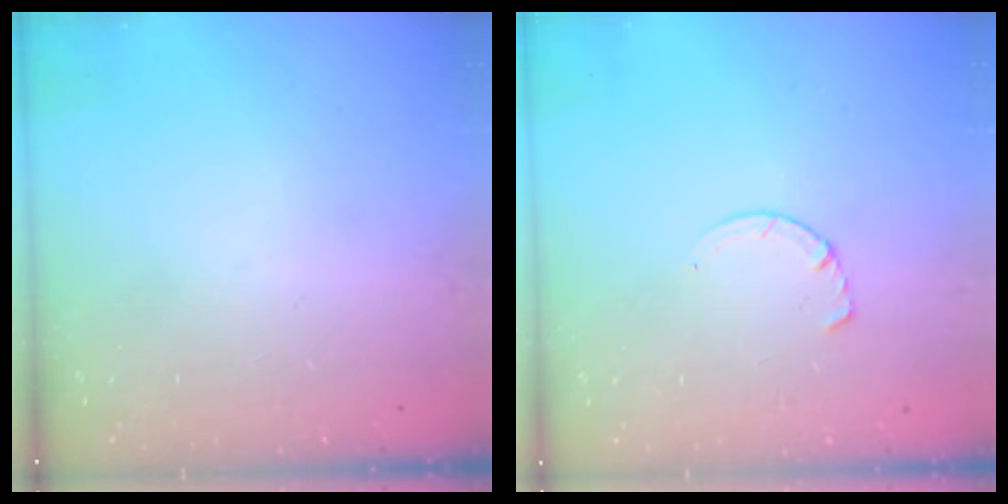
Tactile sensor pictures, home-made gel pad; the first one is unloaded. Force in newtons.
{"total": 2.9, "press": 2.9, "slide": 0.4}